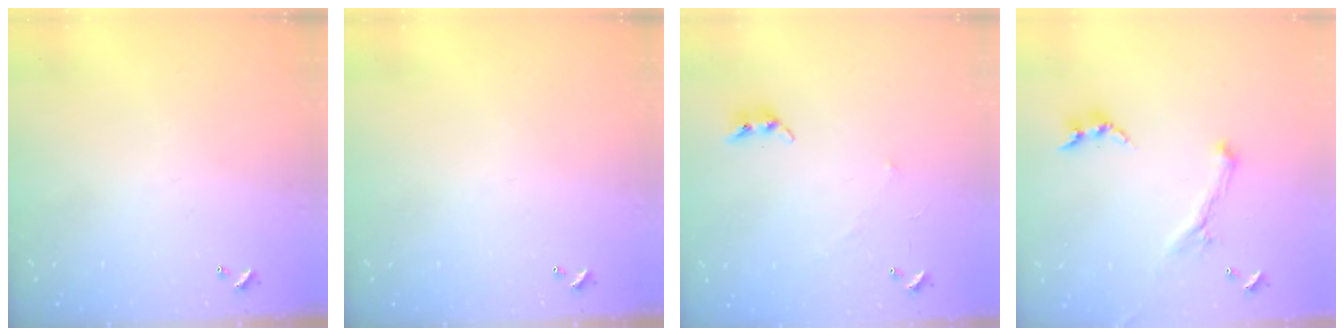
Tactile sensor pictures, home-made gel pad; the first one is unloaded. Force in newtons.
{"total": 0.0}
{"total": 5.4, "press": 5.4, "slide": 0.7}
{"total": 0.0}